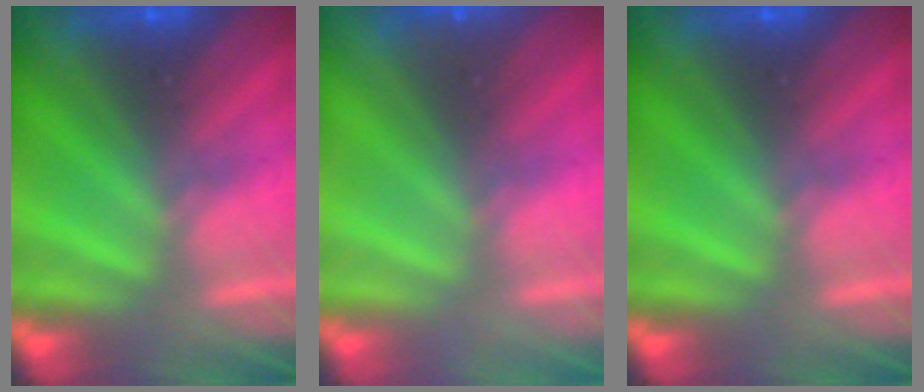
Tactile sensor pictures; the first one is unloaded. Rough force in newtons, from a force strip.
{"total": 2.3}
{"total": 0.0}